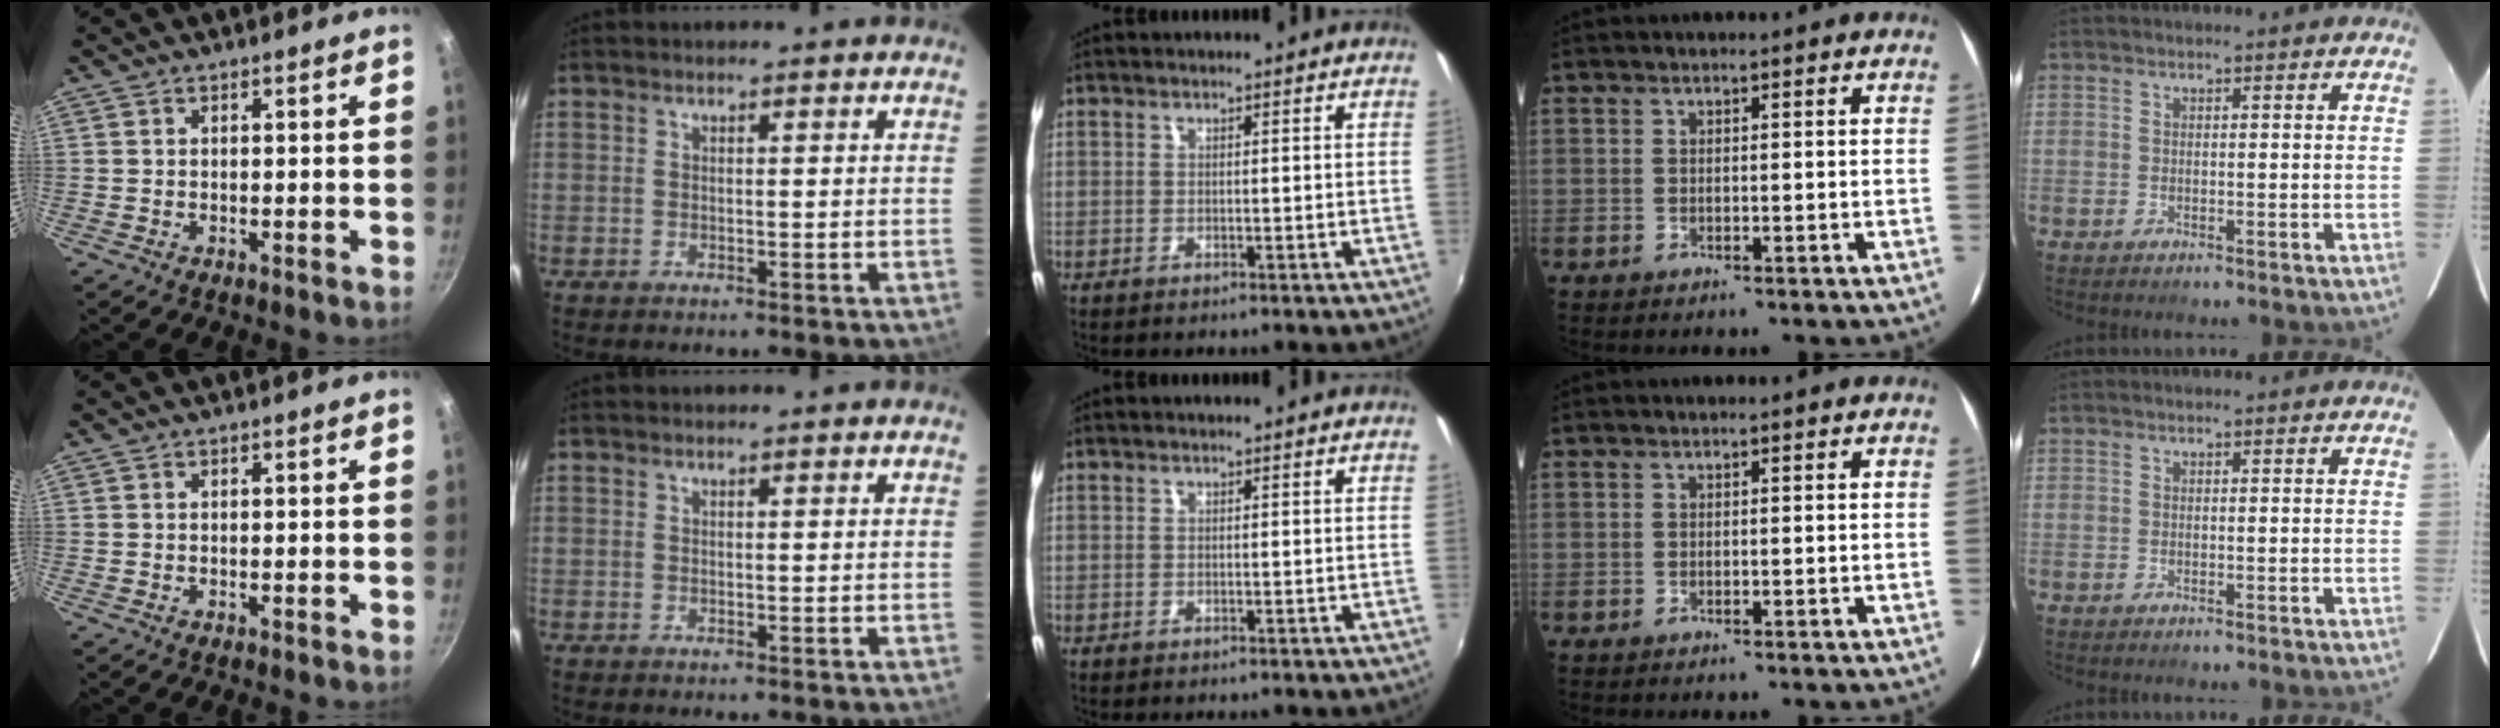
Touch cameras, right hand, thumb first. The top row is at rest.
{}